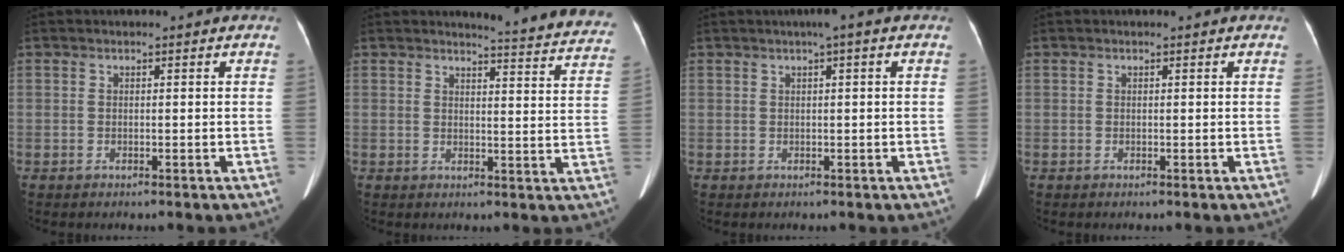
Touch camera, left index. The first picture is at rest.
{"total": 13.8, "force": [13.6, 0.4, 2.6], "torque": [-0.016, -0.083, 0.125]}
{"total": 2.1, "force": [1.1, -0.2, 1.8], "torque": [-0.033, 0.009, 0.016]}
{"total": 0.7, "force": [0.6, 0.1, 0.1], "torque": [-0.010, 0.005, 0.005]}